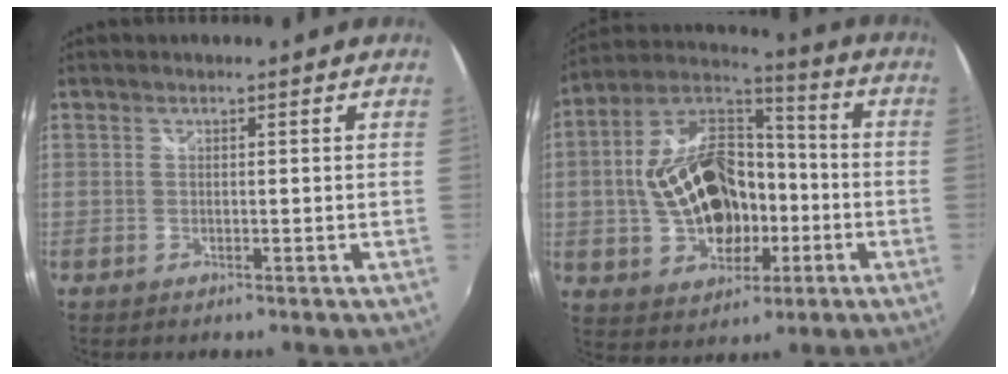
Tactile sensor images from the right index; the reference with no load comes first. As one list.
[{"total": 20.3, "force": [-3.1, 13.7, 14.7], "torque": [-0.306, 0.028, -0.038]}]